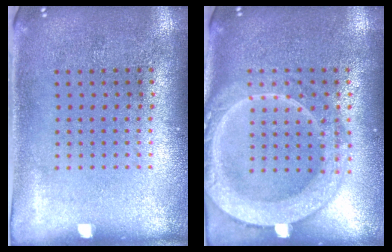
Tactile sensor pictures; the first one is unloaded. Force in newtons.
{"total": 2.7, "press": 2.7, "slide": 0.3}